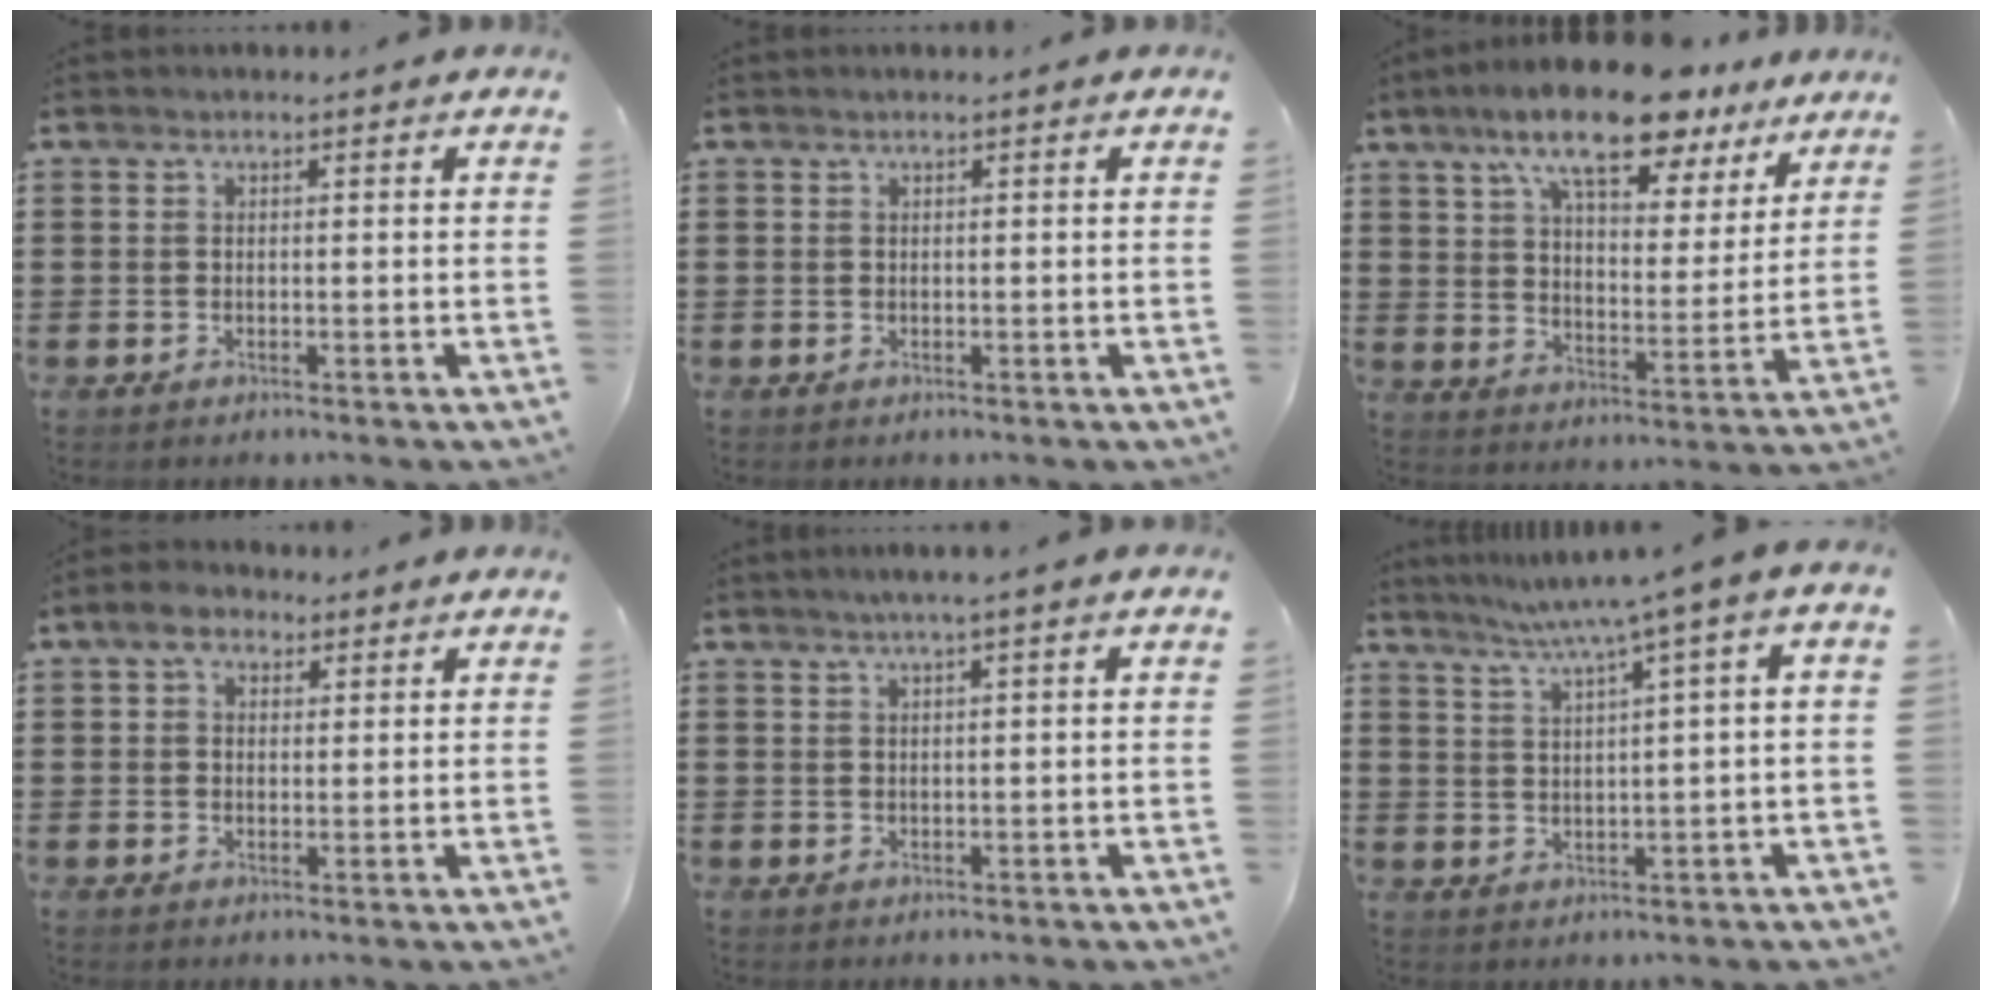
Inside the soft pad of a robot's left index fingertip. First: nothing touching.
{"total": 0.0}
{"total": 13.8, "force": [10.4, 3.4, 8.5], "torque": [-0.164, -0.034, 0.179]}
{"total": 3.8, "force": [2.3, 2.3, 2.0], "torque": [-0.040, 0.009, 0.040]}
{"total": 1.5, "force": [0.7, -0.4, 1.3], "torque": [-0.023, -0.003, 0.012]}
{"total": 5.3, "force": [2.5, -0.5, 4.7], "torque": [-0.097, -0.016, 0.035]}